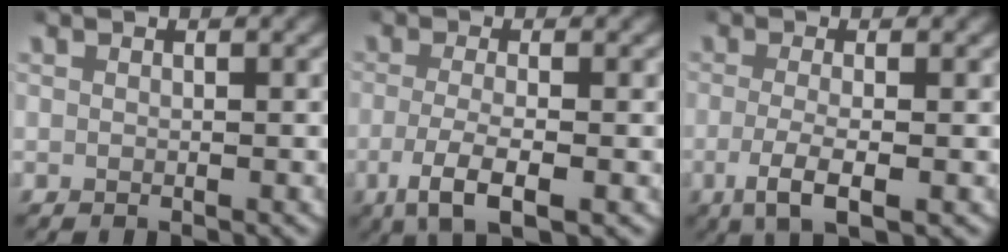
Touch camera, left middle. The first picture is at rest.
{"total": 4.5, "force": [-1.9, 1.3, 3.9], "torque": [-0.085, -0.016, -0.025]}
{"total": 3.8, "force": [-1.4, 0.9, 3.4], "torque": [-0.078, -0.016, -0.017]}